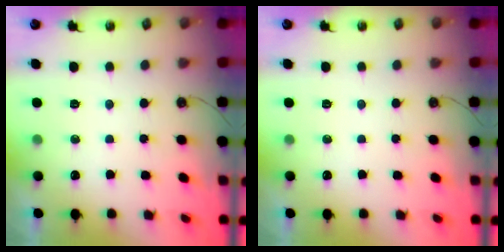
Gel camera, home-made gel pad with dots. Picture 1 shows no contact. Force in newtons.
{"total": 0.0}